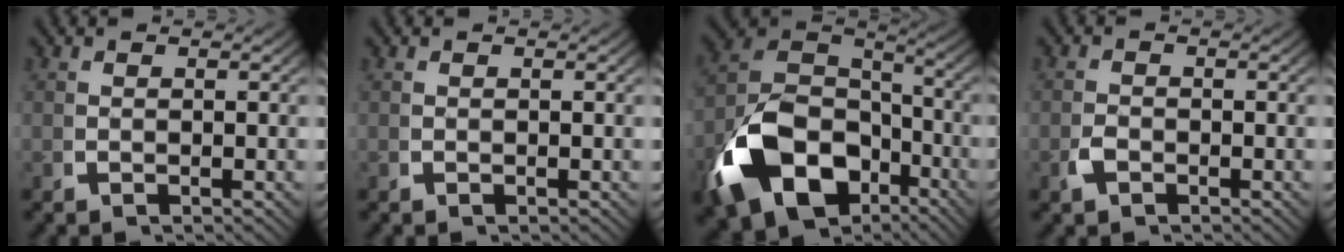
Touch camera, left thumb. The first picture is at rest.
{"total": 0.0}
{"total": 16.1, "force": [-4.5, 11.4, 10.5], "torque": [-0.251, -0.057, -0.055]}
{"total": 1.2, "force": [-0.7, 0.7, 0.7], "torque": [-0.023, -0.005, -0.013]}